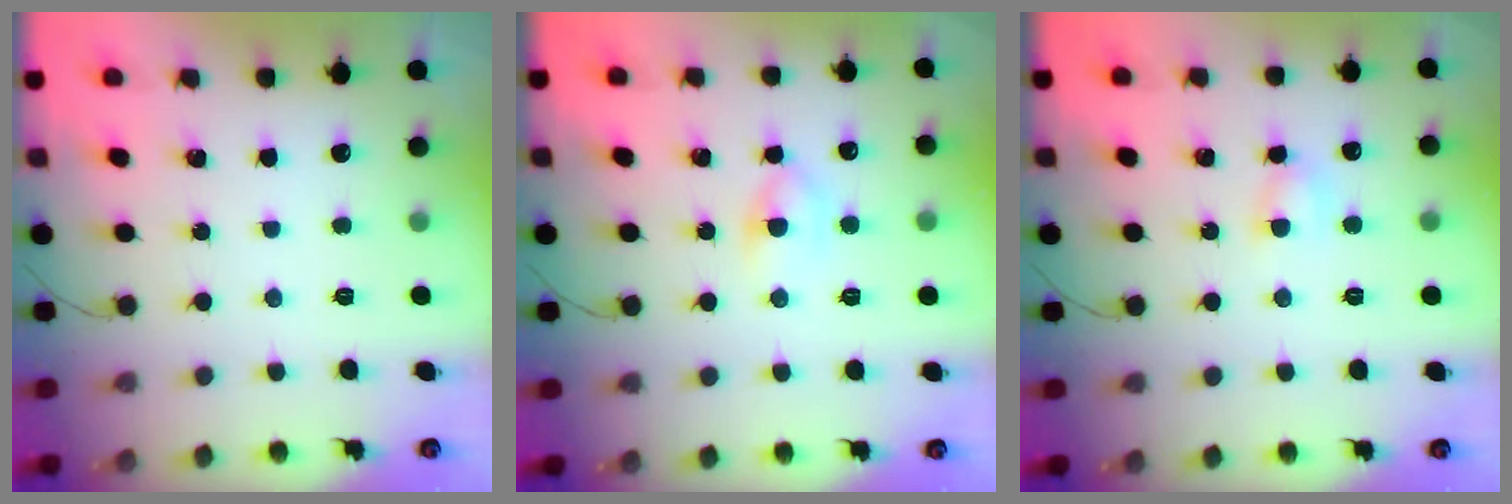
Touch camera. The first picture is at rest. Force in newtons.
{"total": 5.2, "press": 4.9, "slide": 1.7}
{"total": 4.3, "press": 4.1, "slide": 1.3}